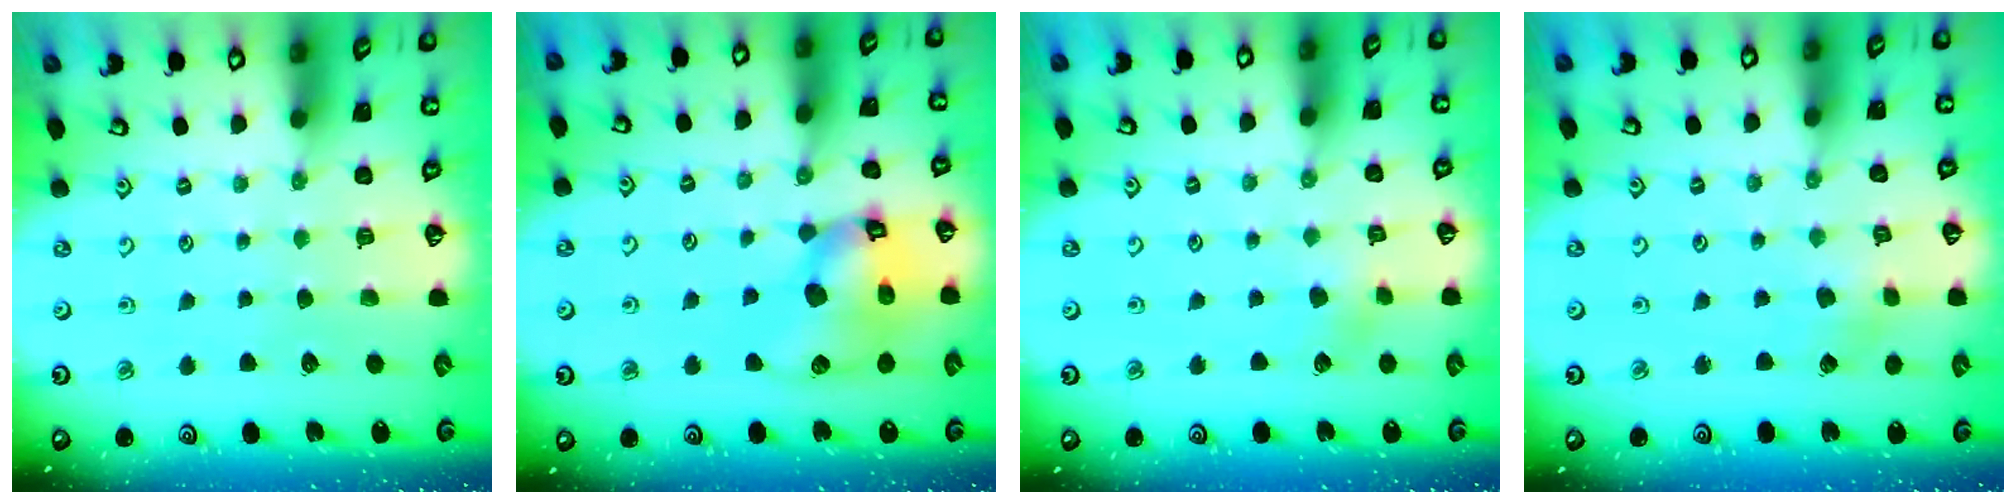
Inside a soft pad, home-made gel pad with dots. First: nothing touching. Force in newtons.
{"total": 14.4, "press": 14.2, "slide": 2.0}
{"total": 3.1, "press": 3.1, "slide": 0.3}
{"total": 2.1, "press": 2.1, "slide": 0.3}